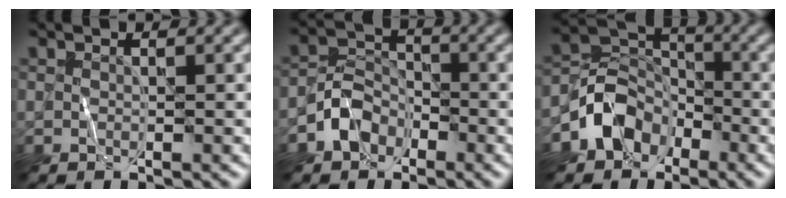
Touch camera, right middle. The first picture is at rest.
{"total": 3.3, "force": [-2.0, 2.4, 0.9], "torque": [-0.014, 0.011, -0.044]}
{"total": 5.2, "force": [-2.8, 4.0, 1.8], "torque": [-0.015, 0.006, -0.062]}